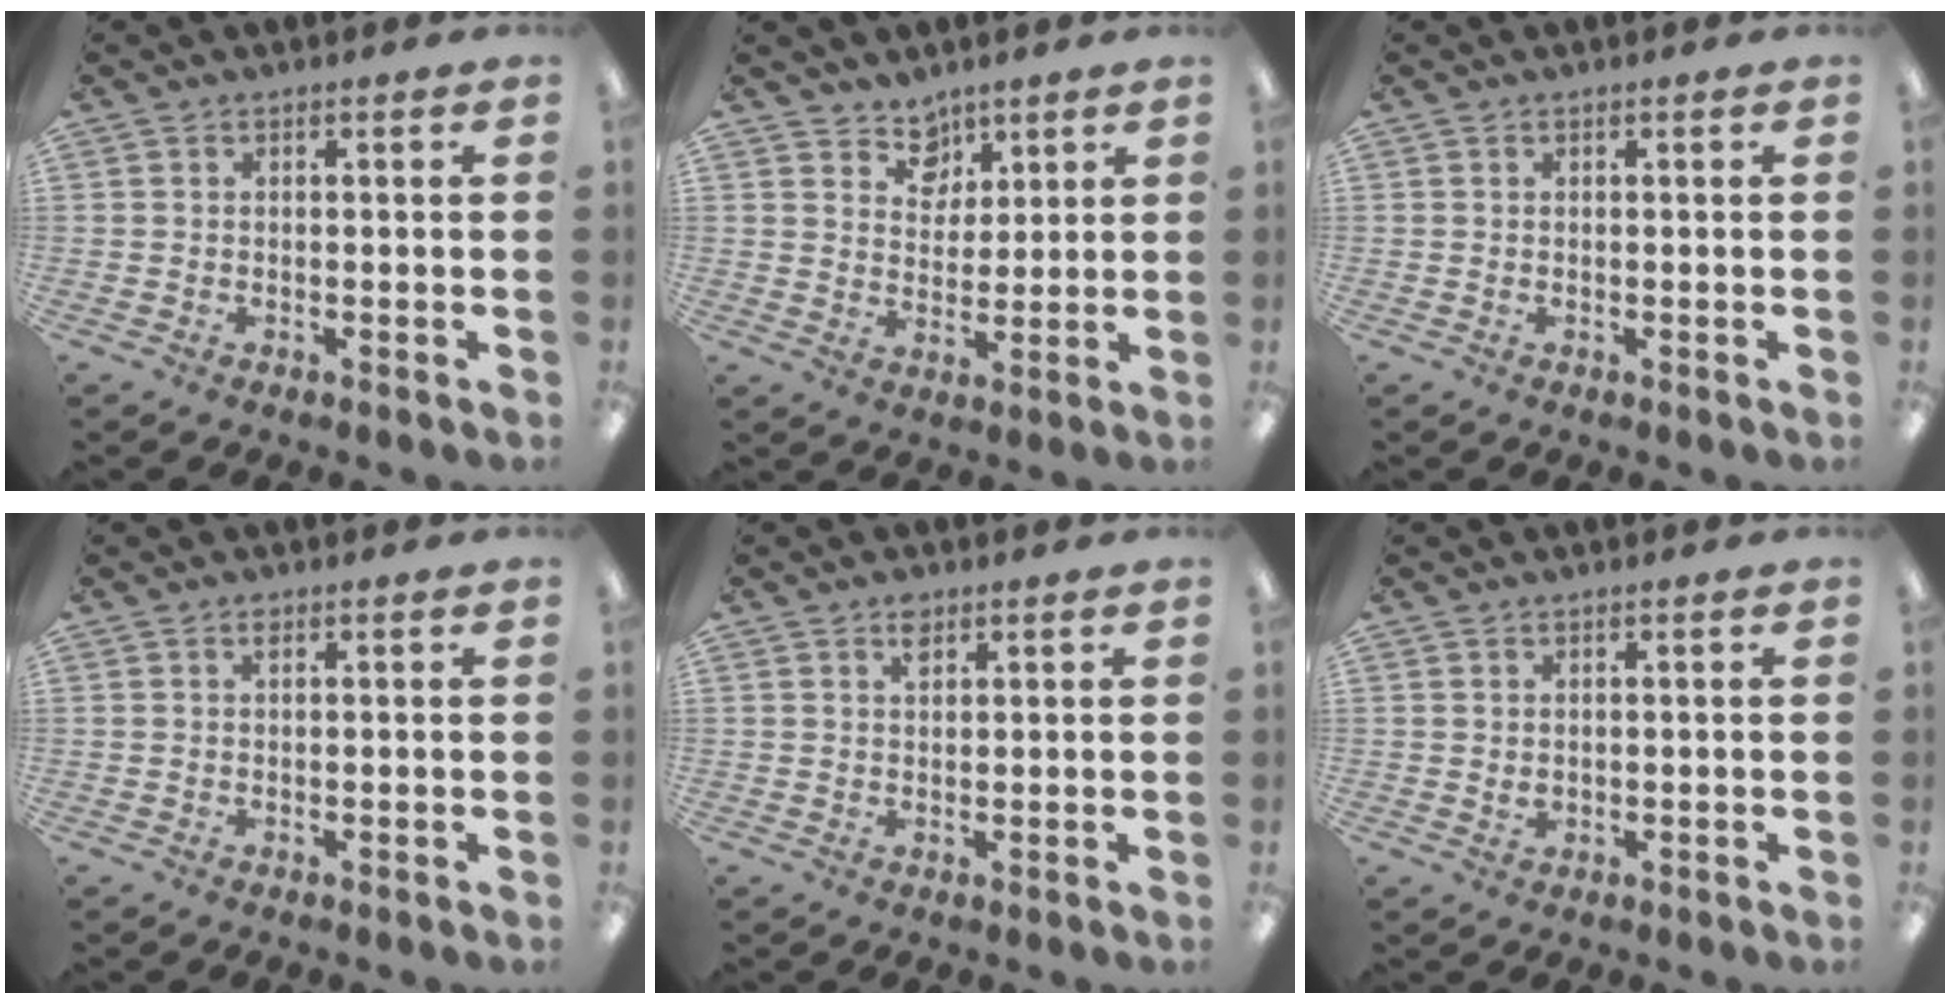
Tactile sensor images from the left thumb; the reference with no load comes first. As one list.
[{"total": 6.6, "force": [4.9, 4.4, 0.3], "torque": [-0.001, -0.035, 0.091]}, {"total": 0.0}, {"total": 0.9, "force": [0.6, 0.4, 0.6], "torque": [-0.007, -0.001, 0.009]}, {"total": 1.7, "force": [1.3, 0.7, 0.9], "torque": [-0.014, -0.003, 0.022]}, {"total": 1.4, "force": [0.7, 1.0, 0.8], "torque": [-0.009, -0.003, 0.011]}]